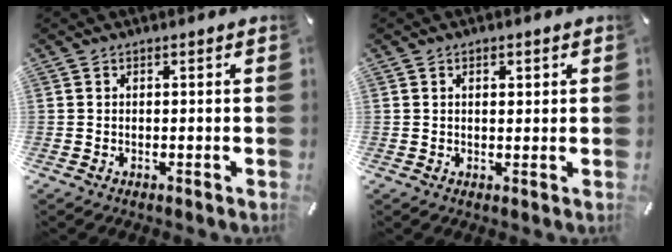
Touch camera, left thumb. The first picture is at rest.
{"total": 1.6, "force": [0.6, 1.0, 1.1], "torque": [-0.016, 0.003, 0.006]}